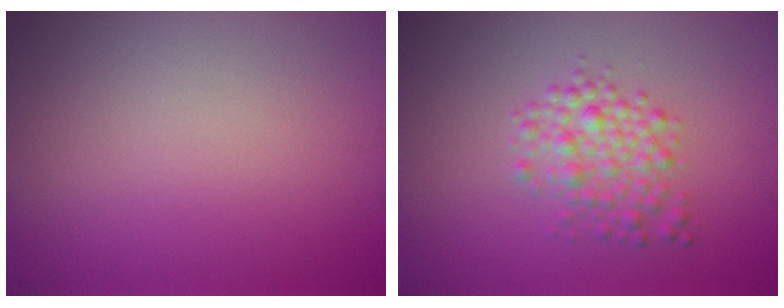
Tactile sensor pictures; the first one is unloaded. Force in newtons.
{"total": 3.3, "press": 3.3, "slide": 0.1}